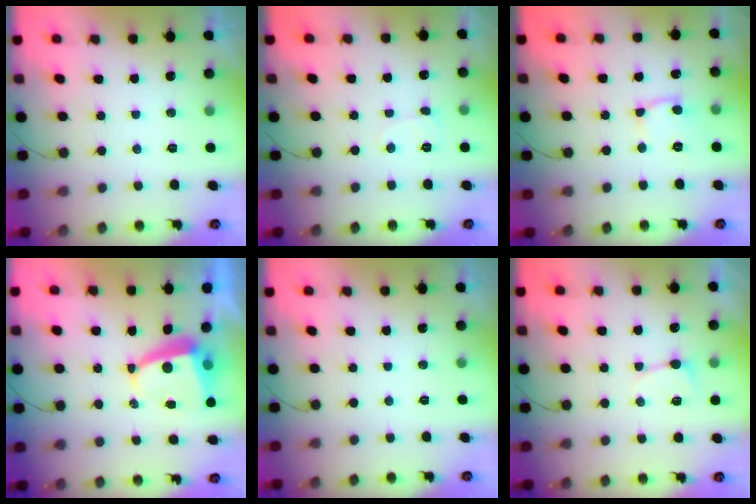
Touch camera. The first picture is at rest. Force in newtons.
{"total": 3.3, "press": 3.3, "slide": 0.3}
{"total": 7.4, "press": 7.4, "slide": 0.9}
{"total": 5.9, "press": 5.9, "slide": 0.8}
{"total": 0.0}
{"total": 3.6, "press": 3.5, "slide": 0.5}